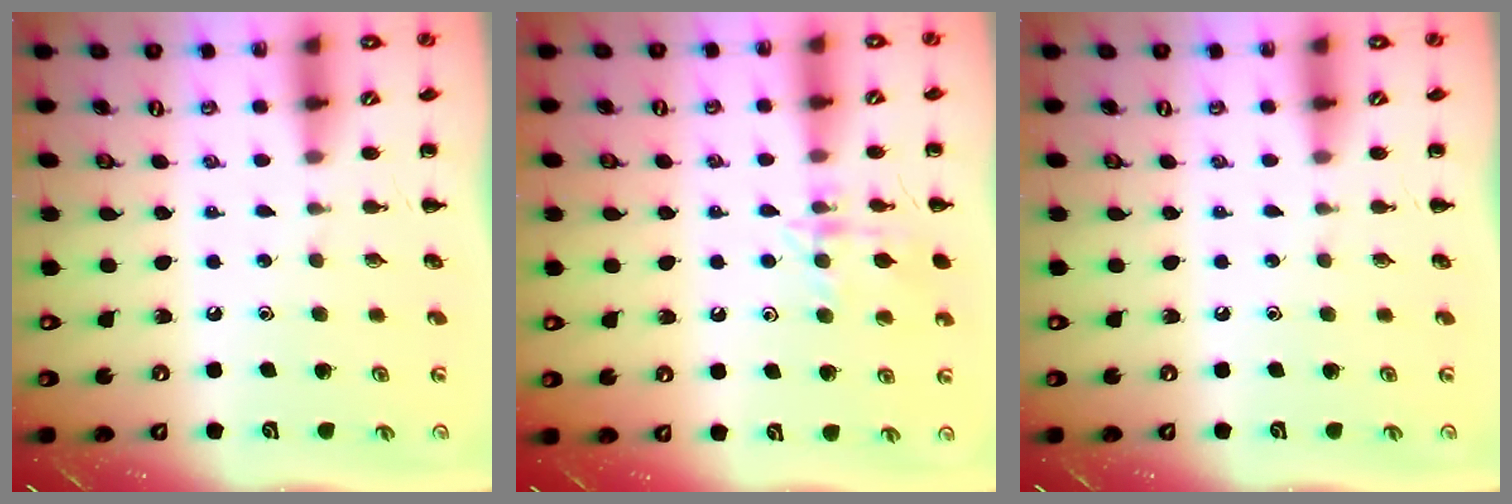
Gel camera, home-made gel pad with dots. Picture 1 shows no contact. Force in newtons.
{"total": 12.2, "press": 12.2, "slide": 0.7}
{"total": 0.0}